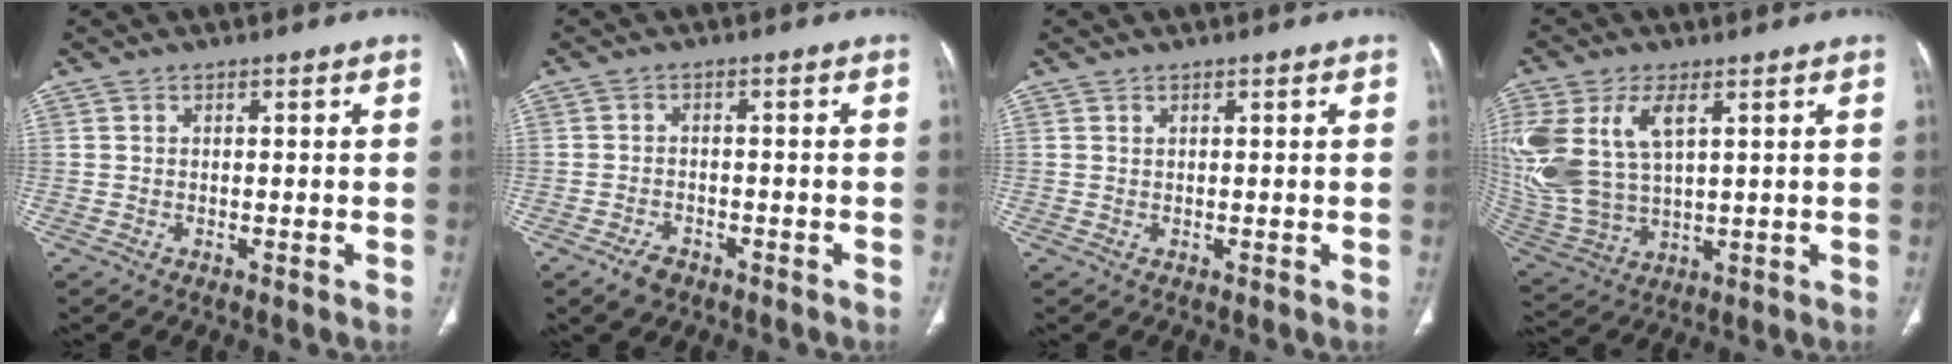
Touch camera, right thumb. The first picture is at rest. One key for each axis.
{"total": 3.6, "fx": -2.3, "fy": 2.2, "fz": 1.7, "tx": -0.028, "ty": 0.011, "tz": -0.034}
{"total": 0.0}
{"total": 17.5, "fx": 5.3, "fy": 9.8, "fz": 13.4, "tx": -0.312, "ty": -0.012, "tz": 0.116}